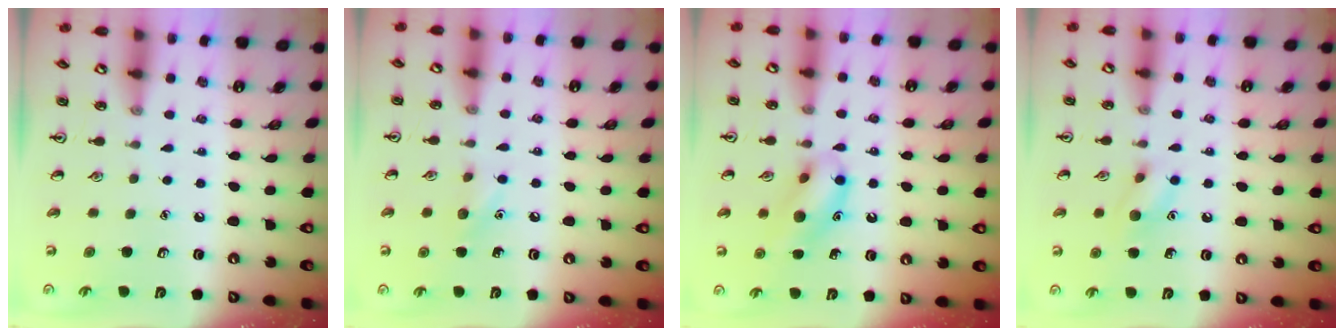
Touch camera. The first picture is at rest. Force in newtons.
{"total": 6.3, "press": 6.0, "slide": 2.0}
{"total": 12.2, "press": 11.9, "slide": 2.4}
{"total": 8.6, "press": 8.5, "slide": 1.0}